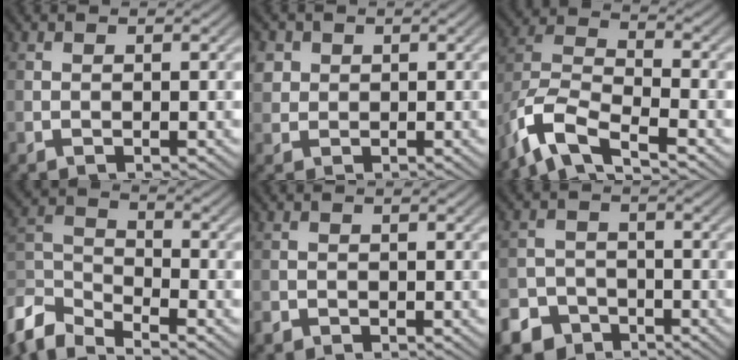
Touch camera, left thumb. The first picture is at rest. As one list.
[{"total": 2.8, "force": [0.9, 2.5, 0.7], "torque": [-0.030, 0.003, 0.022]}, {"total": 9.1, "force": [-6.4, 2.8, 5.8], "torque": [-0.122, -0.003, -0.144]}, {"total": 7.5, "force": [-6.2, 2.4, 3.5], "torque": [-0.082, -0.011, -0.140]}, {"total": 0.9, "force": [-0.7, 0.6, 0.2], "torque": [-0.004, -0.002, -0.015]}, {"total": 6.2, "force": [-4.4, 4.2, 1.4], "torque": [-0.016, -0.009, -0.085]}]